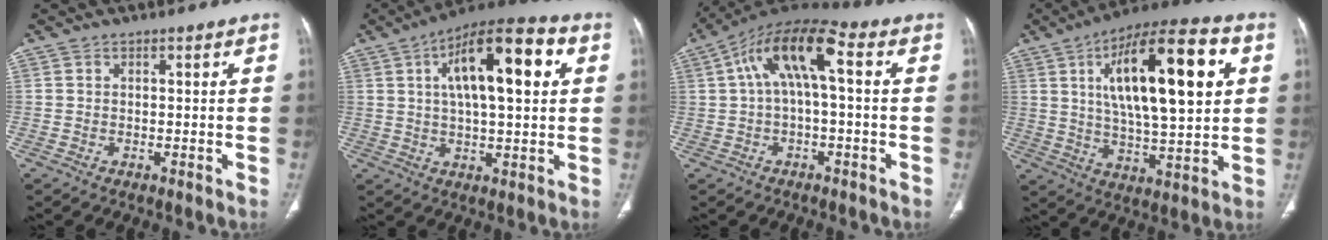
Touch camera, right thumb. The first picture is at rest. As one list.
[{"total": 17.3, "force": [4.8, 6.4, 15.4], "torque": [-0.226, 0.014, 0.066]}, {"total": 12.1, "force": [1.9, 4.6, 11.0], "torque": [-0.207, 0.047, 0.026]}, {"total": 23.4, "force": [6.2, 8.2, 21.0], "torque": [-0.321, -0.002, 0.095]}]